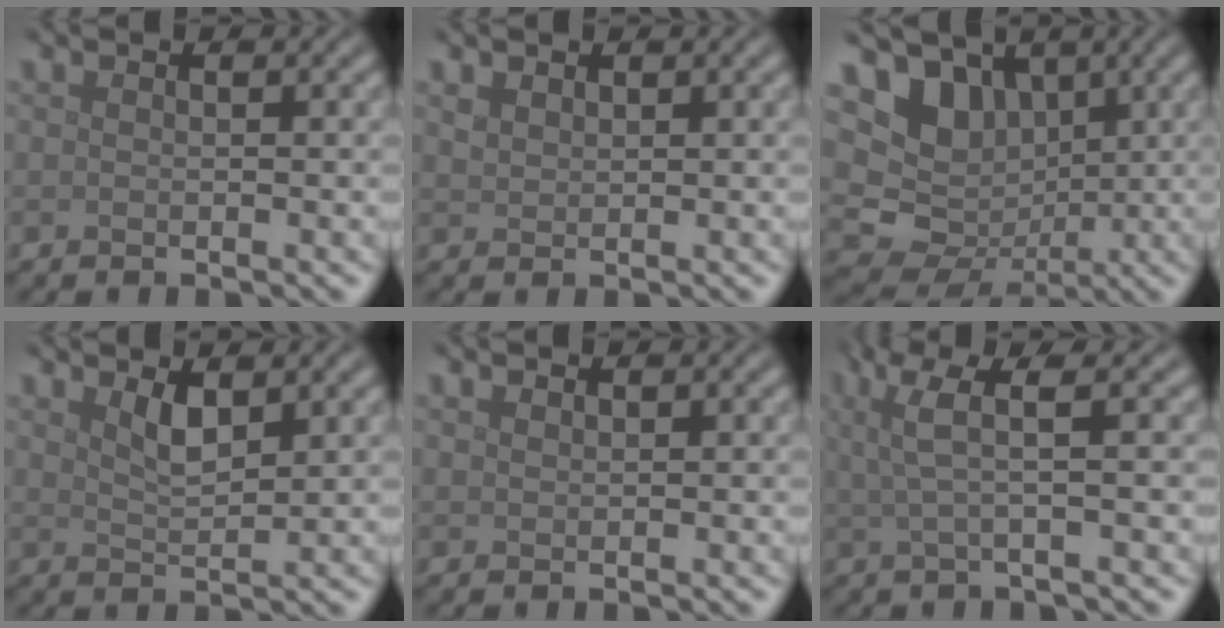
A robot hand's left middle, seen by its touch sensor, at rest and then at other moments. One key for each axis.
{"total": 1.1, "fx": 0.9, "fy": 0.7, "fz": 0.3, "tx": -0.008, "ty": 0.000, "tz": 0.019}
{"total": 9.5, "fx": 2.3, "fy": 8.2, "fz": 4.2, "tx": -0.082, "ty": 0.008, "tz": 0.027}
{"total": 2.0, "fx": 1.3, "fy": 0.6, "fz": 1.4, "tx": -0.028, "ty": -0.004, "tz": 0.026}
{"total": 0.6, "fx": 0.5, "fy": 0.3, "fz": 0.1, "tx": -0.003, "ty": 0.001, "tz": 0.012}
{"total": 3.5, "fx": 0.8, "fy": 0.6, "fz": 3.4, "tx": -0.061, "ty": 0.008, "tz": 0.014}